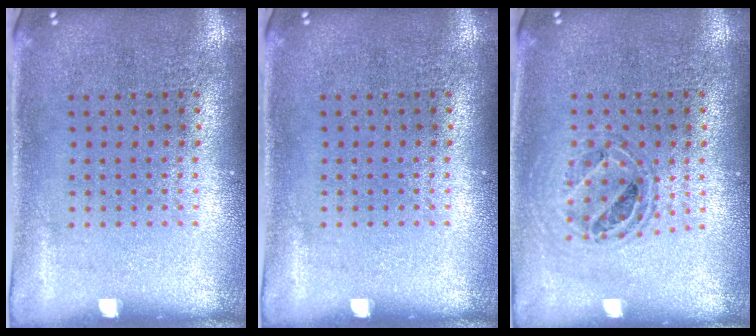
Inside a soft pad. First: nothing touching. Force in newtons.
{"total": 0.0}
{"total": 0.8, "press": 0.8, "slide": 0.0}